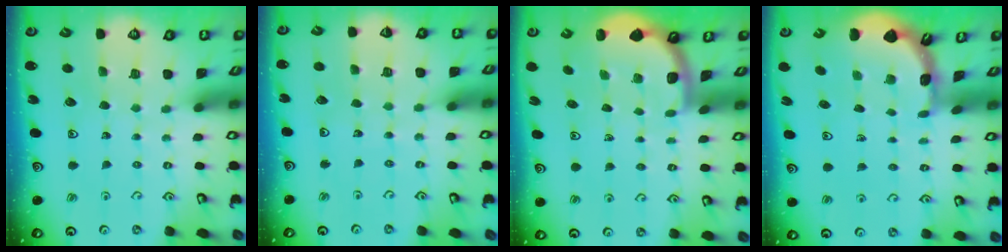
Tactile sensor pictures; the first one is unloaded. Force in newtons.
{"total": 3.1, "press": 3.1, "slide": 0.2}
{"total": 1.3, "press": 1.3, "slide": 0.1}
{"total": 1.7, "press": 1.7, "slide": 0.1}